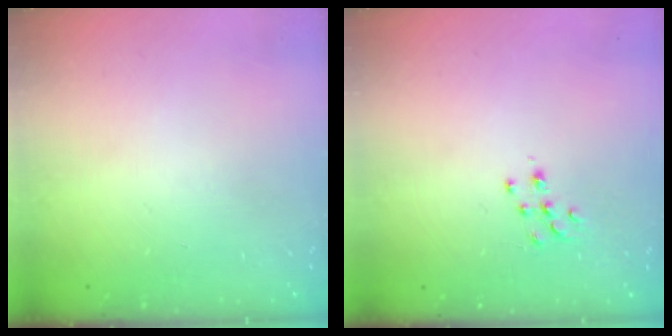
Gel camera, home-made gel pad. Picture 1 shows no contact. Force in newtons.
{"total": 7.2, "press": 7.2, "slide": 0.5}